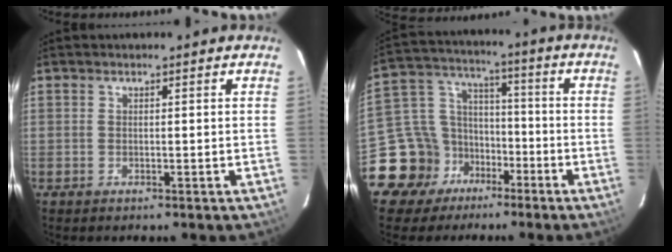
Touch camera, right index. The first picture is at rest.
{"total": 13.3, "force": [-8.0, 10.1, 3.4], "torque": [-0.093, 0.051, -0.127]}